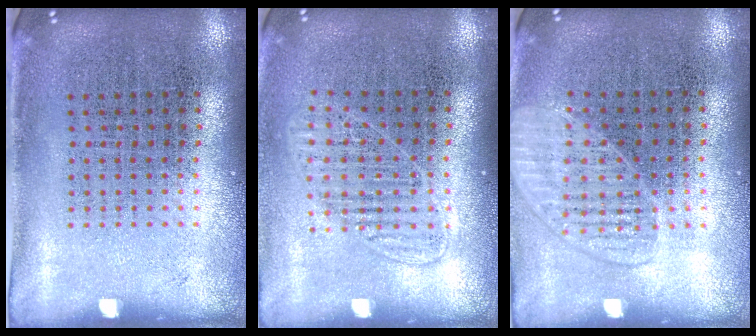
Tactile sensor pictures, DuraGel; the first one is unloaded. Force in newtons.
{"total": 1.3, "press": 1.2, "slide": 0.7}
{"total": 1.5, "press": 1.4, "slide": 0.4}